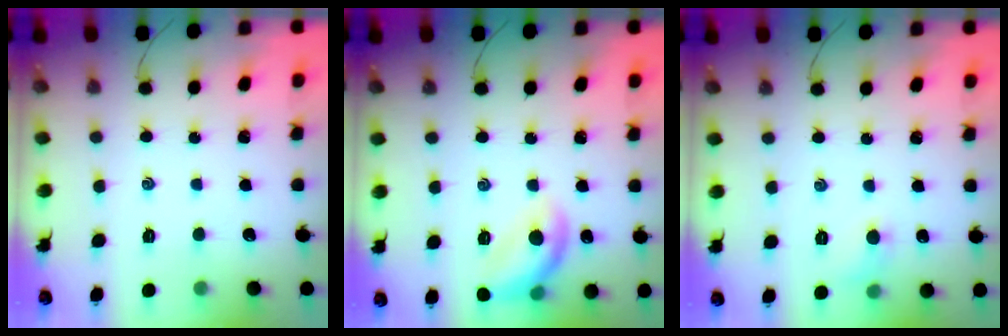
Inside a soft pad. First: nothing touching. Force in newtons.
{"total": 12.1, "press": 12.0, "slide": 0.9}
{"total": 4.6, "press": 4.4, "slide": 1.5}